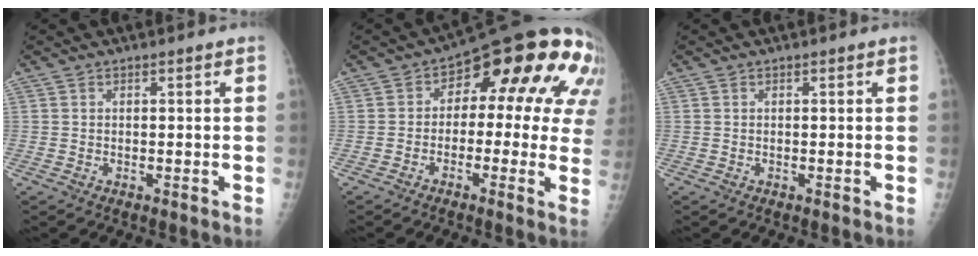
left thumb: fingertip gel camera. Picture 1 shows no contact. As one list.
[{"total": 19.1, "force": [4.7, 9.9, 15.7], "torque": [-0.141, 0.026, 0.043]}, {"total": 0.0}]